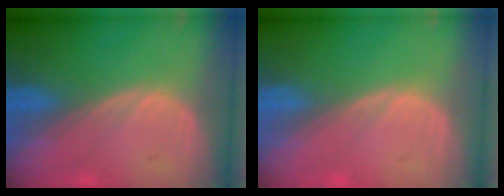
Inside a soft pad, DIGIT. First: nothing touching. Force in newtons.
{"total": 0.0}